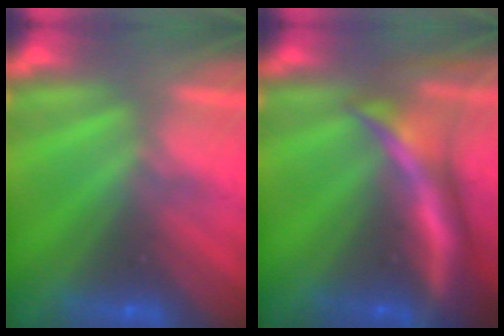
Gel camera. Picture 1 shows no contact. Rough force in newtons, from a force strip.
{"total": 6.9}